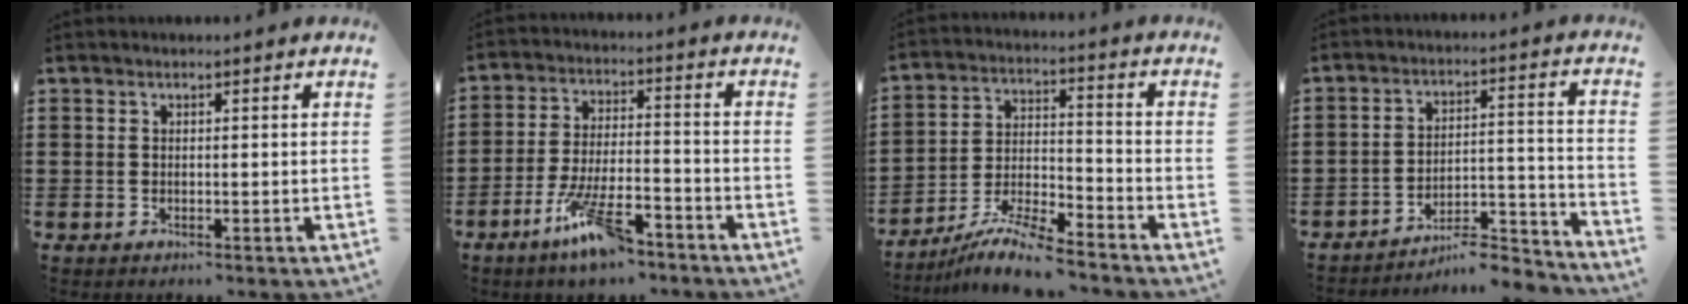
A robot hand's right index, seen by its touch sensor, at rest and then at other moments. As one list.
[{"total": 10.4, "force": [-6.7, 2.6, 7.5], "torque": [-0.153, 0.006, -0.126]}, {"total": 7.9, "force": [-7.3, 0.6, 3.1], "torque": [-0.068, 0.002, -0.144]}, {"total": 6.7, "force": [-6.3, 1.0, 2.1], "torque": [-0.030, 0.006, -0.121]}]